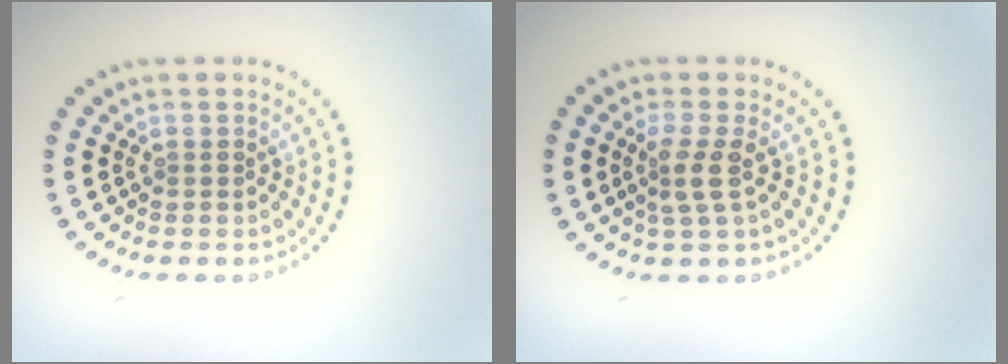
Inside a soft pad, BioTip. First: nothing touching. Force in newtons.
{"total": 2.4, "press": 1.7, "slide": 1.6}